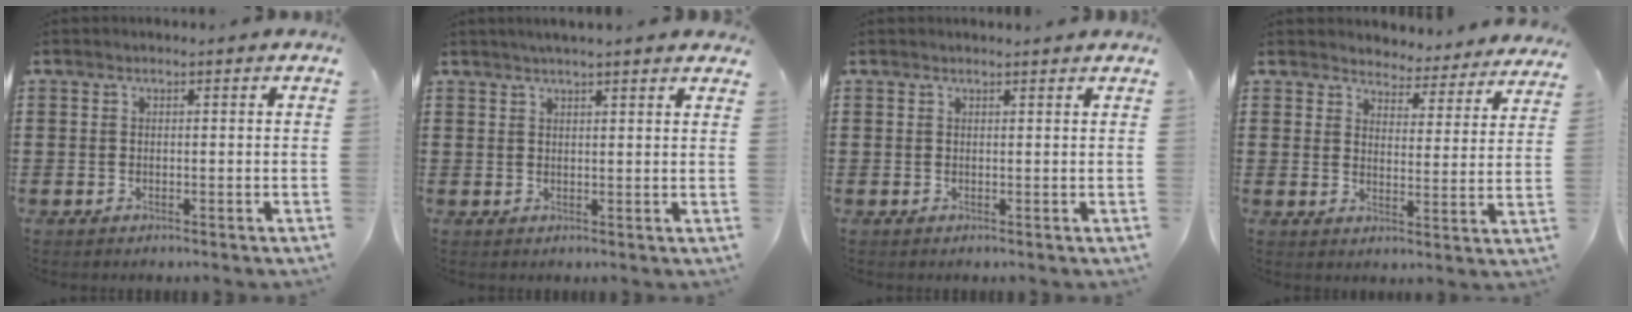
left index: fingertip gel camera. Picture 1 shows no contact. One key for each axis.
{"total": 2.1, "fx": 1.9, "fy": -0.1, "fz": 0.9, "tx": -0.022, "ty": 0.001, "tz": 0.035}
{"total": 0.7, "fx": 0.7, "fy": 0.0, "fz": 0.3, "tx": -0.007, "ty": -0.002, "tz": 0.013}
{"total": 4.2, "fx": 4.1, "fy": 0.5, "fz": -0.2, "tx": -0.015, "ty": -0.034, "tz": 0.069}